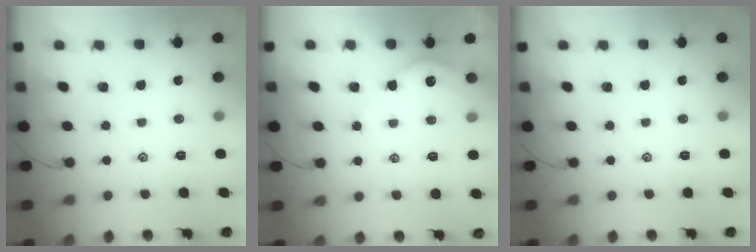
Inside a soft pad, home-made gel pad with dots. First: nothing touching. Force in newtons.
{"total": 2.8, "press": 2.8, "slide": 0.4}
{"total": 0.0}